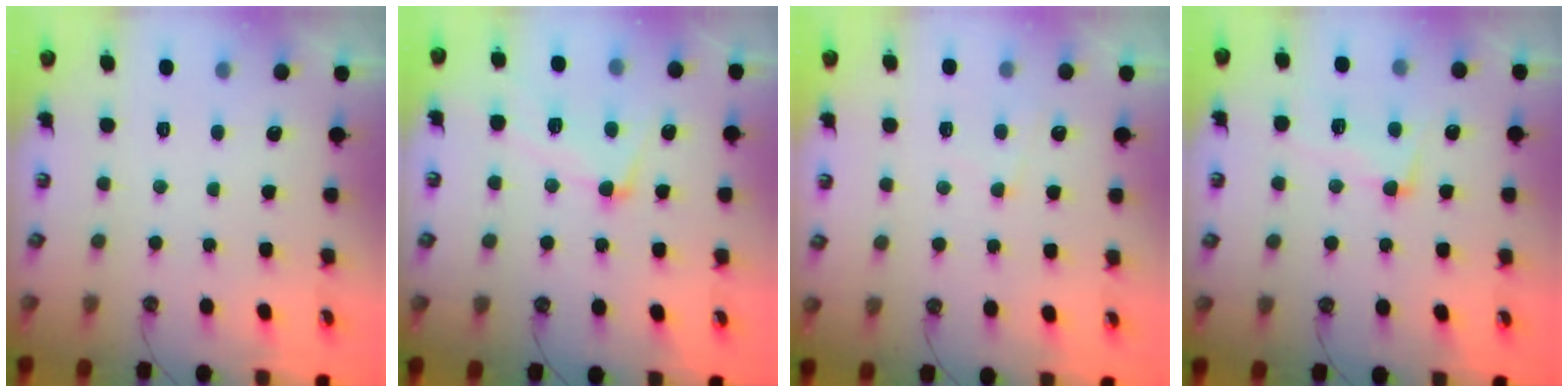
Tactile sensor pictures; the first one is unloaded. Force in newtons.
{"total": 3.9, "press": 3.8, "slide": 1.1}
{"total": 4.9, "press": 4.9, "slide": 0.6}
{"total": 3.7, "press": 3.5, "slide": 1.2}